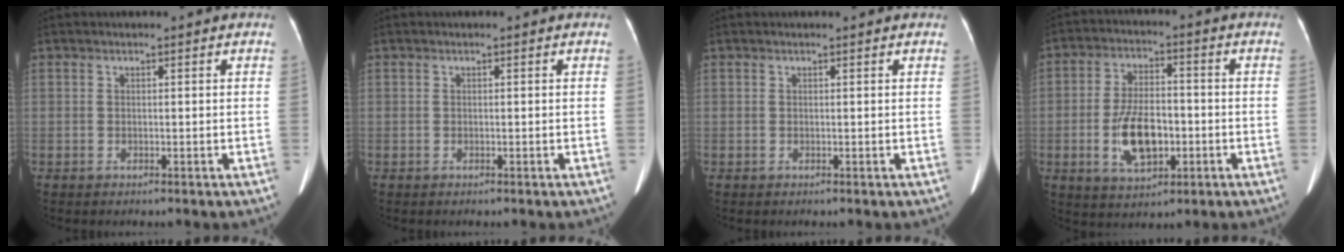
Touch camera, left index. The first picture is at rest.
{"total": 0.0}
{"total": 0.8, "force": [0.7, 0.0, 0.3], "torque": [-0.009, 0.006, 0.010]}
{"total": 9.4, "force": [-2.4, 4.5, 7.8], "torque": [-0.159, 0.007, -0.037]}